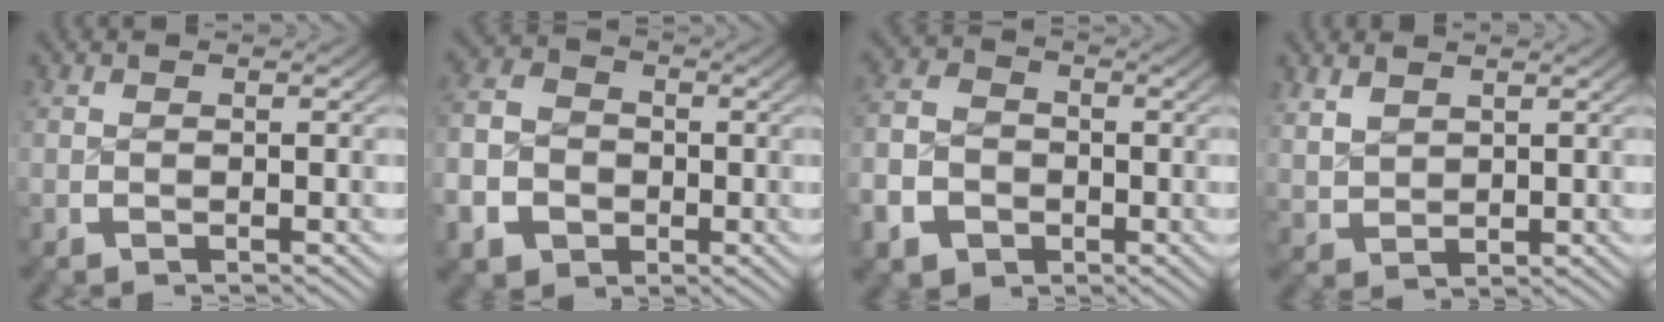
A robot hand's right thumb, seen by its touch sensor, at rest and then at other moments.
{"total": 10.3, "force": [-1.9, 8.9, 4.7], "torque": [-0.117, -0.036, -0.027]}
{"total": 8.4, "force": [-2.2, 7.2, 3.8], "torque": [-0.096, -0.032, -0.029]}
{"total": 2.5, "force": [1.6, 1.6, 1.2], "torque": [-0.026, -0.007, 0.045]}